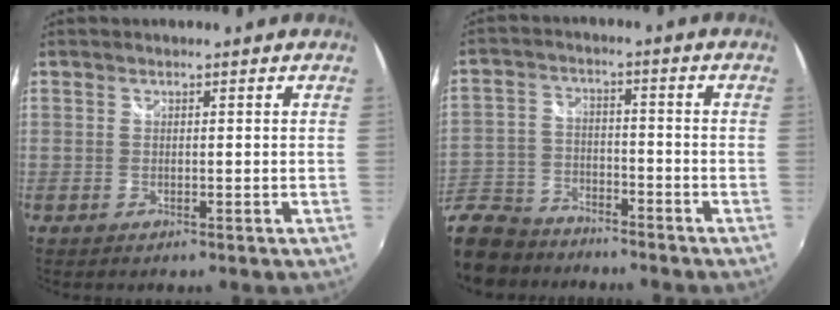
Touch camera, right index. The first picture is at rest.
{"total": 15.4, "force": [-11.7, 8.0, 6.0], "torque": [-0.172, -0.008, -0.208]}